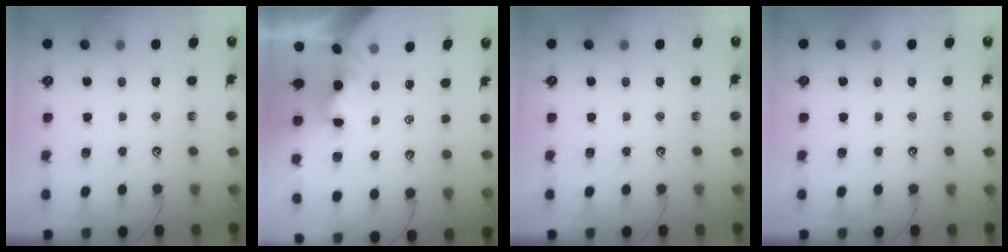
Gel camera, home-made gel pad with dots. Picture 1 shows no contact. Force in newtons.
{"total": 2.0, "press": 2.0, "slide": 0.5}
{"total": 0.0}
{"total": 0.0}